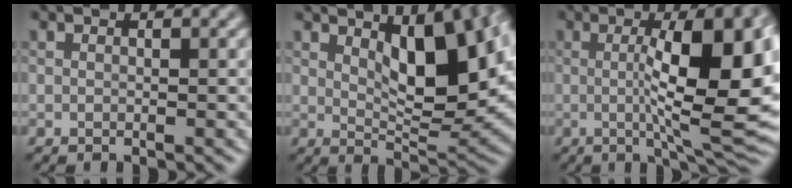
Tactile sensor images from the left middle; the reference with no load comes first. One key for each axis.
{"total": 10.0, "fx": 2.8, "fy": 3.7, "fz": 8.8, "tx": -0.128, "ty": 0.005, "tz": 0.044}
{"total": 12.8, "fx": 0.7, "fy": 3.2, "fz": 12.4, "tx": -0.172, "ty": 0.002, "tz": 0.012}